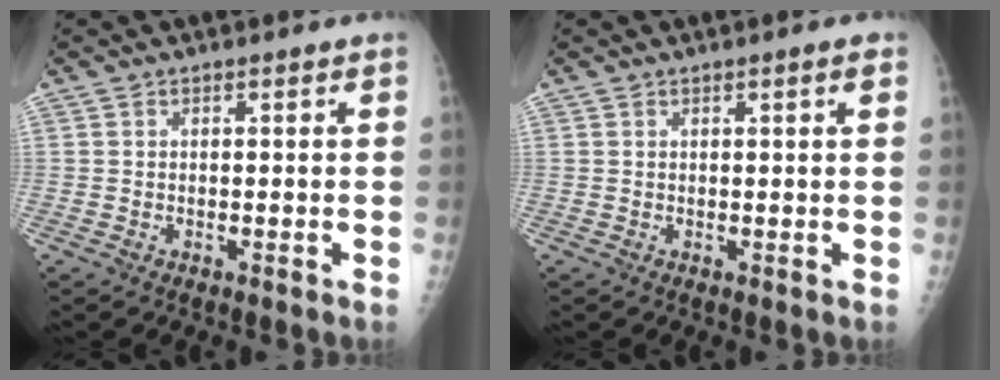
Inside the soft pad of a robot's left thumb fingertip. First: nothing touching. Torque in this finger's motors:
{"motor_torque": [-0.29, -0.08, -0.03, 0.08, 0.06]}